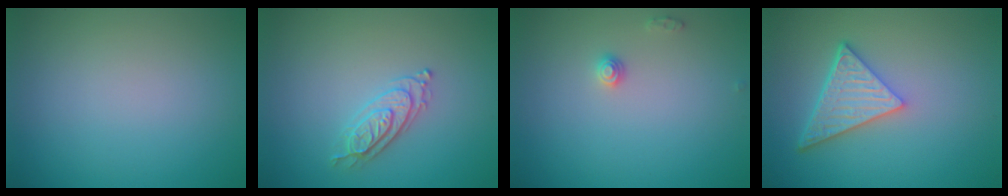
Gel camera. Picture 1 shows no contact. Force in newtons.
{"total": 2.2, "press": 2.2, "slide": 0.4}
{"total": 1.0, "press": 1.0, "slide": 0.1}
{"total": 5.0, "press": 3.7, "slide": 3.3}